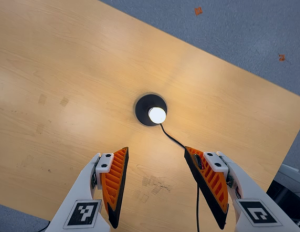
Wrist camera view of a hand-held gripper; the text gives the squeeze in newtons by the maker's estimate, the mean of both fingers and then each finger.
{"total": 0.0}